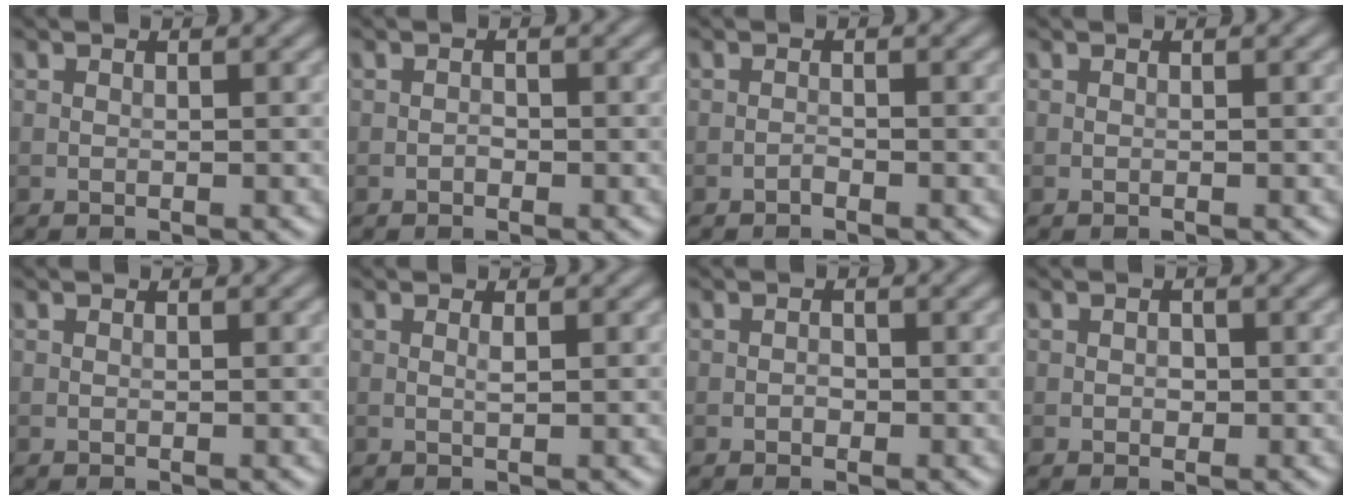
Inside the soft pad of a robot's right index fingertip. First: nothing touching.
{"total": 0.5, "force": [-0.3, 0.4, 0.3], "torque": [-0.002, 0.001, -0.006]}
{"total": 0.5, "force": [-0.5, 0.1, 0.2], "torque": [-0.002, 0.002, -0.010]}
{"total": 0.0}
{"total": 0.0}
{"total": 0.6, "force": [0.1, 0.0, 0.6], "torque": [-0.012, 0.001, 0.003]}
{"total": 0.7, "force": [-0.3, 0.5, 0.4], "torque": [-0.003, -0.001, -0.006]}
{"total": 0.8, "force": [0.0, 0.7, 0.4], "torque": [-0.004, -0.004, -0.003]}